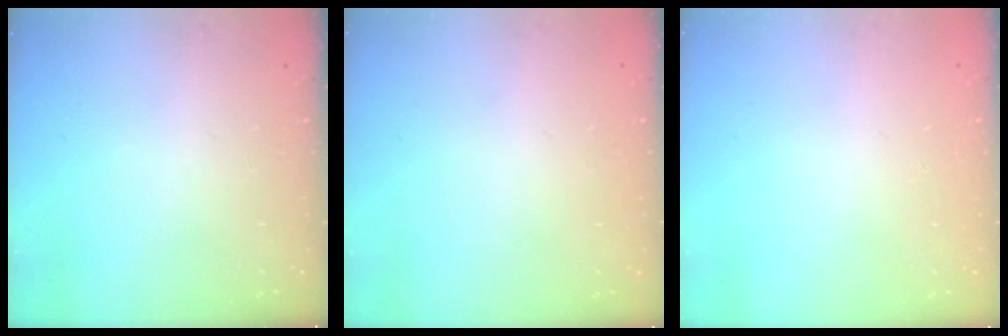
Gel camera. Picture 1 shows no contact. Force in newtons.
{"total": 0.0}
{"total": 0.8, "press": 0.4, "slide": 0.7}